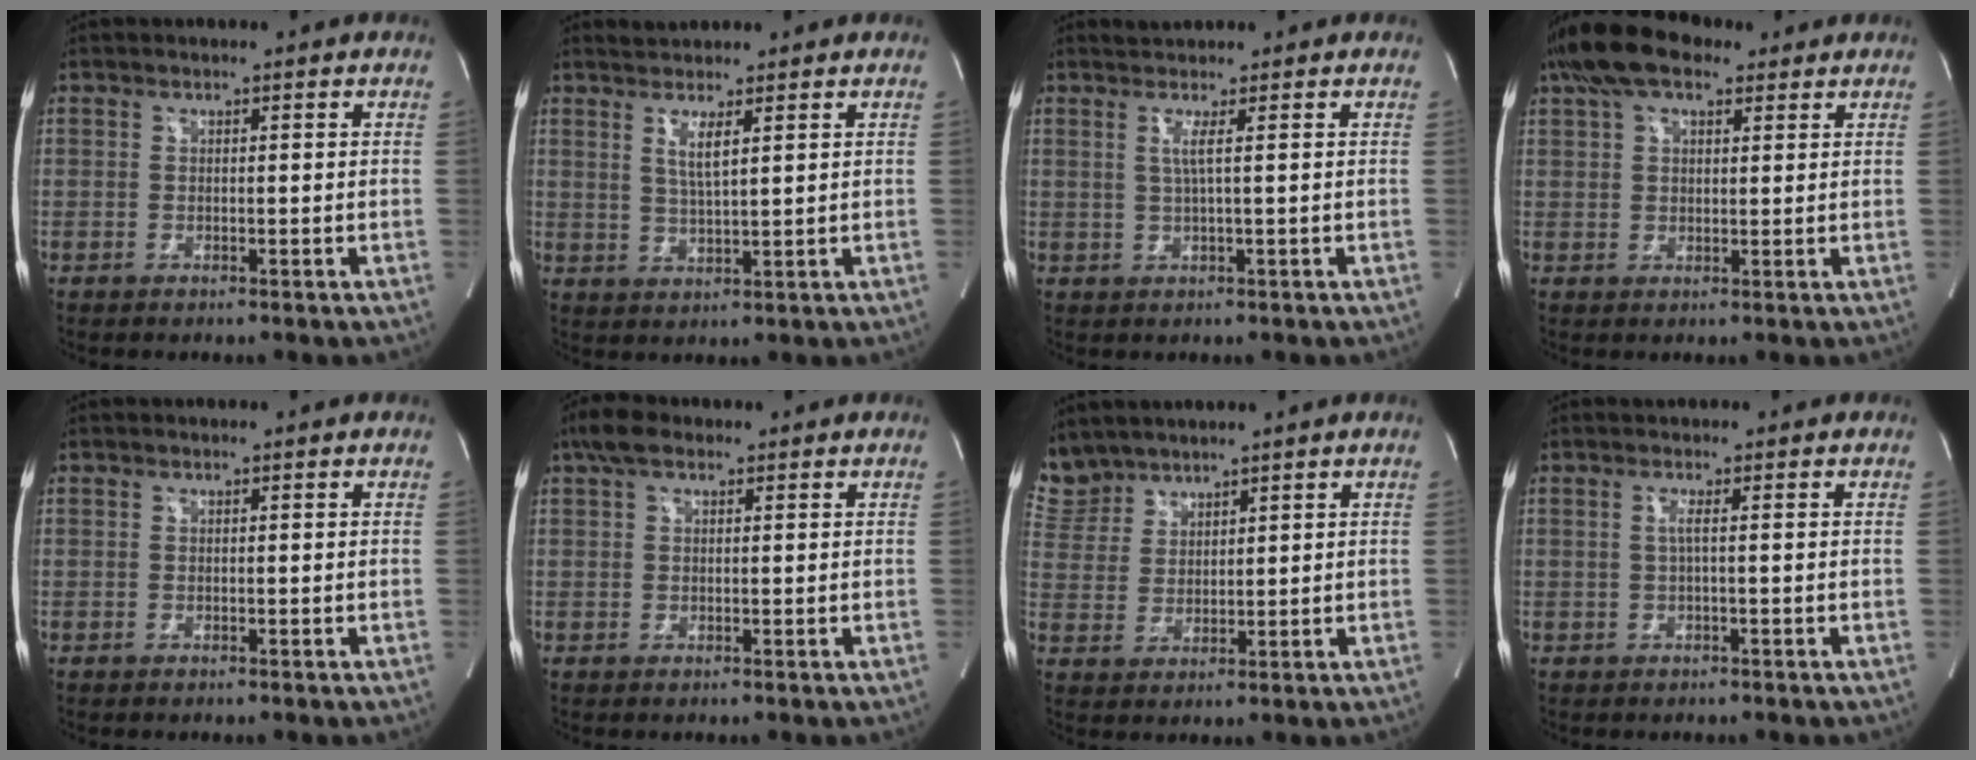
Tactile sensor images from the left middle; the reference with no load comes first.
{"total": 4.8, "force": [2.6, 0.3, 4.0], "torque": [-0.083, 0.000, 0.049]}
{"total": 2.6, "force": [1.2, -0.8, 2.2], "torque": [-0.052, 0.002, 0.025]}
{"total": 8.9, "force": [6.0, 4.0, 5.2], "torque": [-0.107, 0.039, 0.108]}
{"total": 0.0}
{"total": 3.8, "force": [2.3, 1.7, 2.4], "torque": [-0.061, 0.027, 0.045]}
{"total": 5.8, "force": [5.5, 1.7, -0.1], "torque": [-0.010, 0.012, 0.127]}
{"total": 1.1, "force": [0.1, -0.4, 1.0], "torque": [-0.024, 0.000, 0.001]}